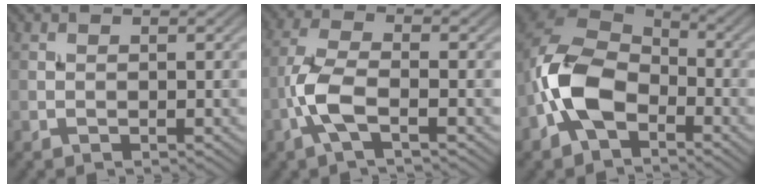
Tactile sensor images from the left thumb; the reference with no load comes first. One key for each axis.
{"total": 5.7, "fx": -2.3, "fy": 1.8, "fz": 4.9, "tx": -0.117, "ty": 0.007, "tz": -0.059}
{"total": 11.0, "fx": -4.1, "fy": 7.0, "fz": 7.4, "tx": -0.170, "ty": 0.004, "tz": -0.098}